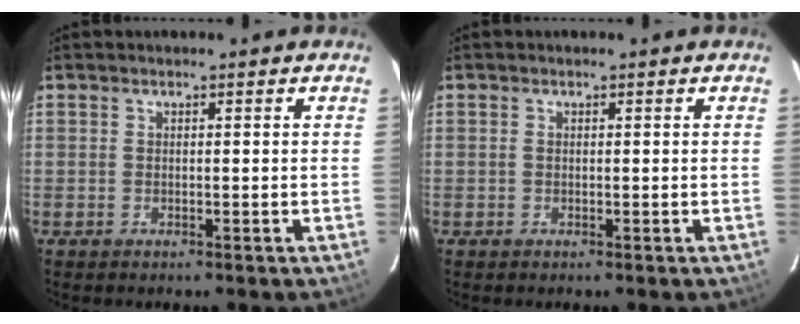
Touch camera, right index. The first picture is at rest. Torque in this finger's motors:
{"motor_torque": [0.15, 0.21, -0.03, 0.00]}